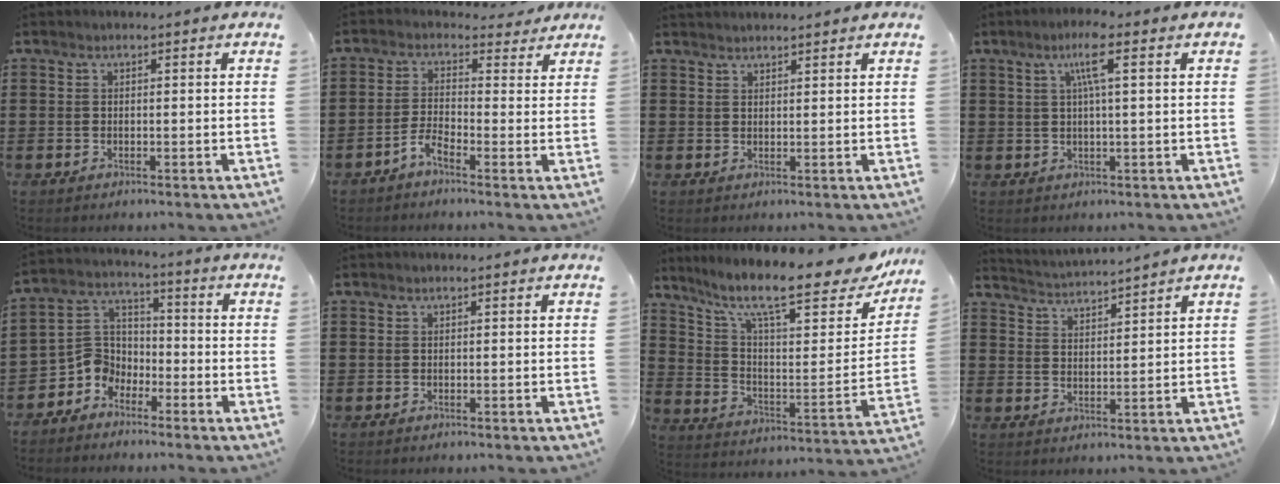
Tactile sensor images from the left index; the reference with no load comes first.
{"total": 2.7, "force": [-1.0, 1.5, 2.0], "torque": [-0.049, 0.002, -0.025]}
{"total": 1.4, "force": [1.4, 0.1, 0.0], "torque": [-0.003, 0.001, 0.028]}
{"total": 4.8, "force": [2.0, 0.0, 4.4], "torque": [-0.088, 0.005, 0.029]}
{"total": 5.8, "force": [-3.9, 4.3, 0.6], "torque": [-0.044, 0.008, -0.085]}
{"total": 0.0}
{"total": 13.8, "force": [10.5, 2.8, 8.6], "torque": [-0.174, -0.069, 0.169]}
{"total": 2.8, "force": [2.7, -0.6, -0.3], "torque": [-0.006, -0.018, 0.045]}